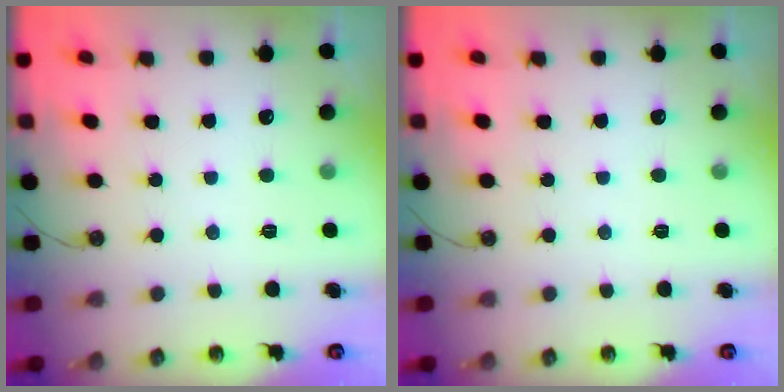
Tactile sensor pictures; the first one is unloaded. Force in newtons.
{"total": 0.0}